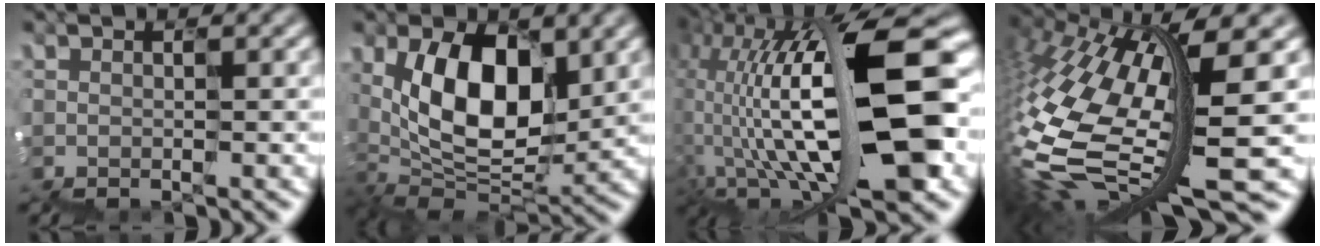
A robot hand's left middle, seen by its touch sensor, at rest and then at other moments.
{"total": 7.9, "force": [1.8, 4.7, 6.1], "torque": [-0.123, -0.006, 0.028]}
{"total": 15.7, "force": [1.6, 8.0, 13.4], "torque": [-0.270, 0.004, 0.035]}
{"total": 12.1, "force": [-1.7, 3.8, 11.4], "torque": [-0.288, -0.006, -0.022]}